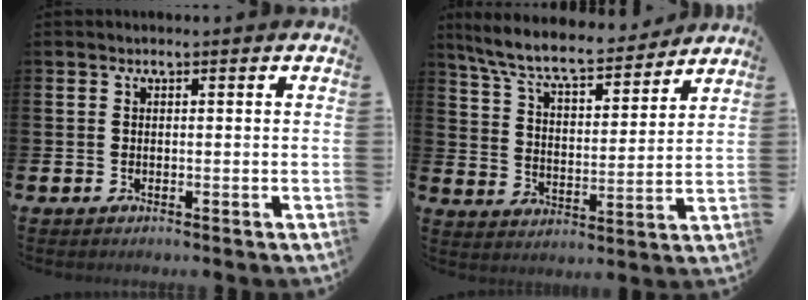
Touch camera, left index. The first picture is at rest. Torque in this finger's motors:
{"motor_torque": [1.02, -1.12, 0.78, 0.21]}